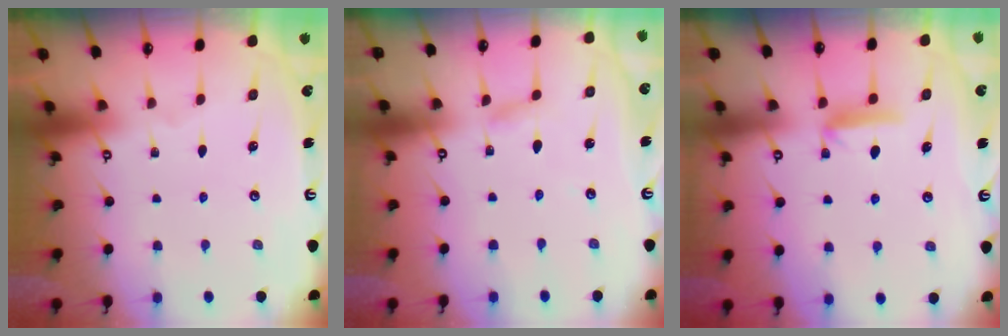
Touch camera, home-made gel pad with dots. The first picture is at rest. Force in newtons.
{"total": 2.4, "press": 2.4, "slide": 0.3}
{"total": 5.7, "press": 5.7, "slide": 0.5}